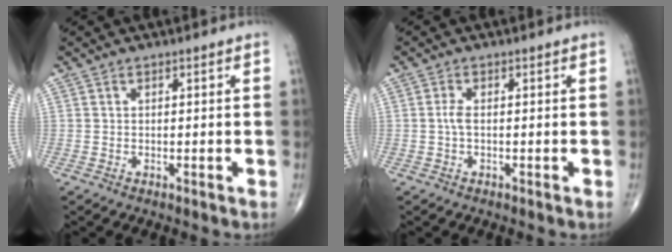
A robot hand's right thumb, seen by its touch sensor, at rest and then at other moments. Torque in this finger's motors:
{"motor_torque": [-0.38, 0.28, 0.40, 0.14, 0.00]}